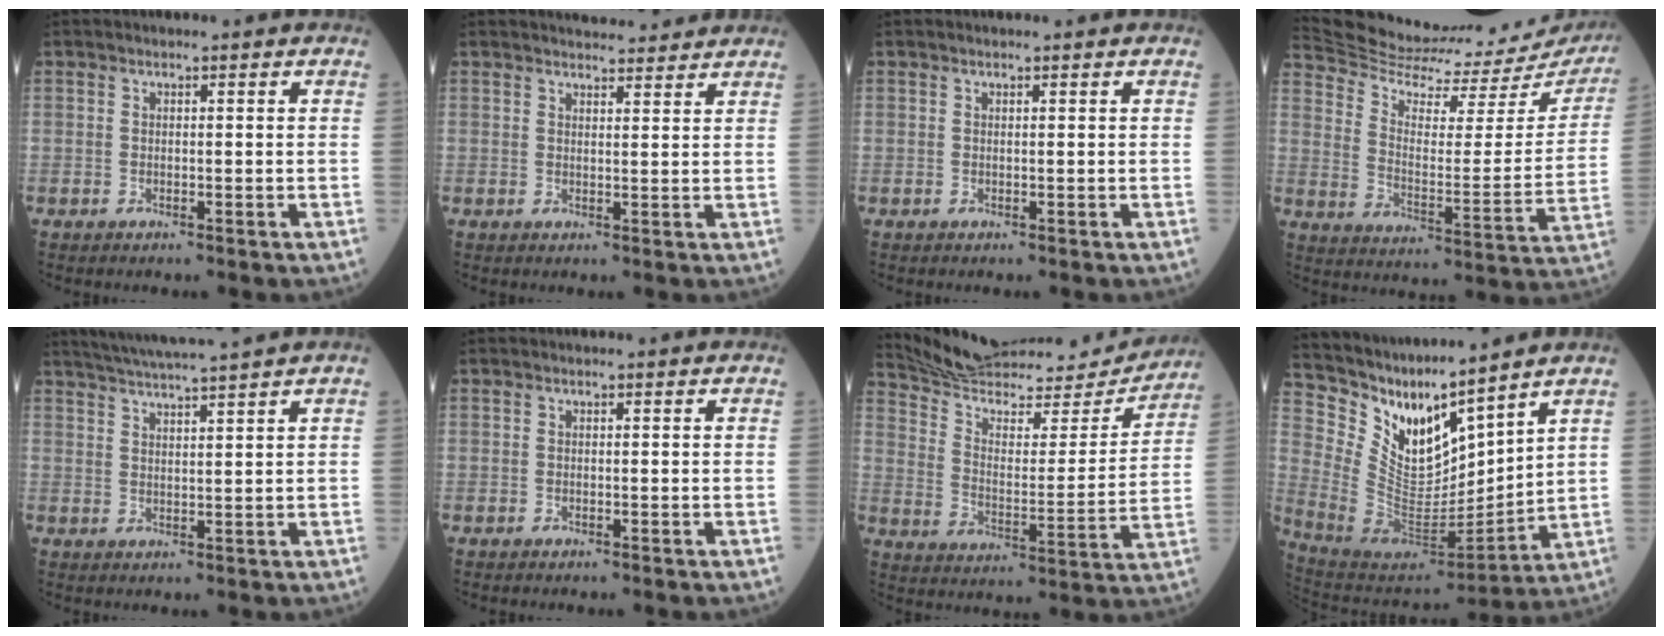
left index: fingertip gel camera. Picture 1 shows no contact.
{"total": 6.8, "force": [6.5, 1.1, 1.8], "torque": [-0.023, 0.014, 0.078]}
{"total": 0.0}
{"total": 28.0, "force": [26.7, 4.1, 7.4], "torque": [-0.137, -0.084, 0.344]}
{"total": 8.4, "force": [7.4, -1.6, 3.5], "torque": [-0.063, 0.014, 0.119]}
{"total": 0.0}
{"total": 21.9, "force": [20.9, 3.8, 5.1], "torque": [-0.085, -0.037, 0.298]}
{"total": 14.1, "force": [11.6, 3.7, 7.2], "torque": [-0.148, -0.004, 0.239]}